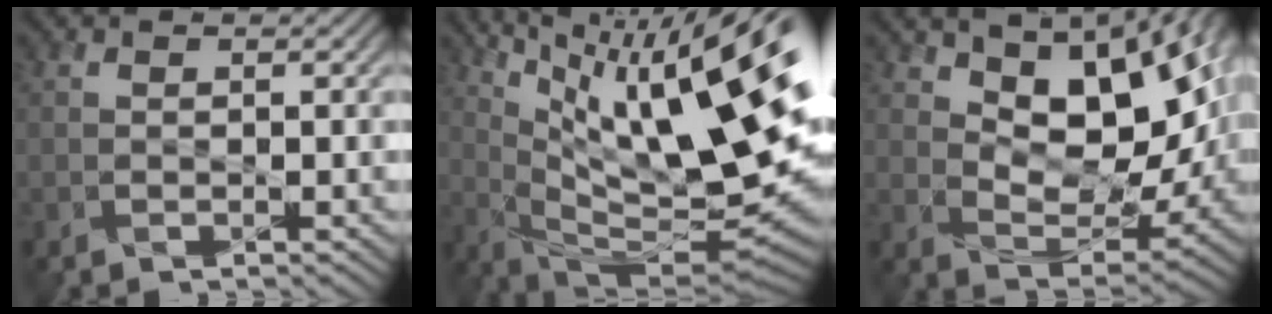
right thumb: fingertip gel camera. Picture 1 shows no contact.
{"total": 19.1, "force": [7.9, 5.4, 16.5], "torque": [-0.268, 0.010, 0.143]}
{"total": 13.0, "force": [5.4, 6.6, 9.8], "torque": [-0.167, -0.003, 0.094]}